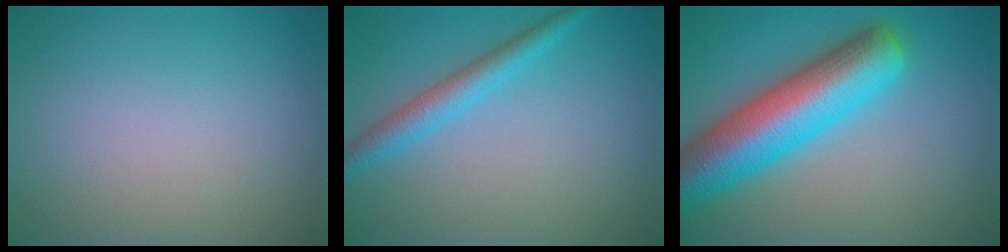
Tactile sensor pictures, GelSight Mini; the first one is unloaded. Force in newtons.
{"total": 2.9, "press": 2.9, "slide": 0.1}
{"total": 10.1, "press": 10.1, "slide": 0.4}